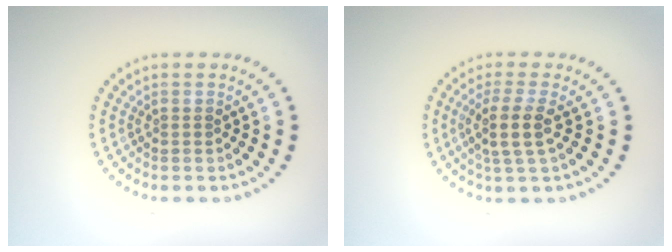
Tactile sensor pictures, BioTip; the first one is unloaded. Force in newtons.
{"total": 2.7, "press": 2.2, "slide": 1.6}